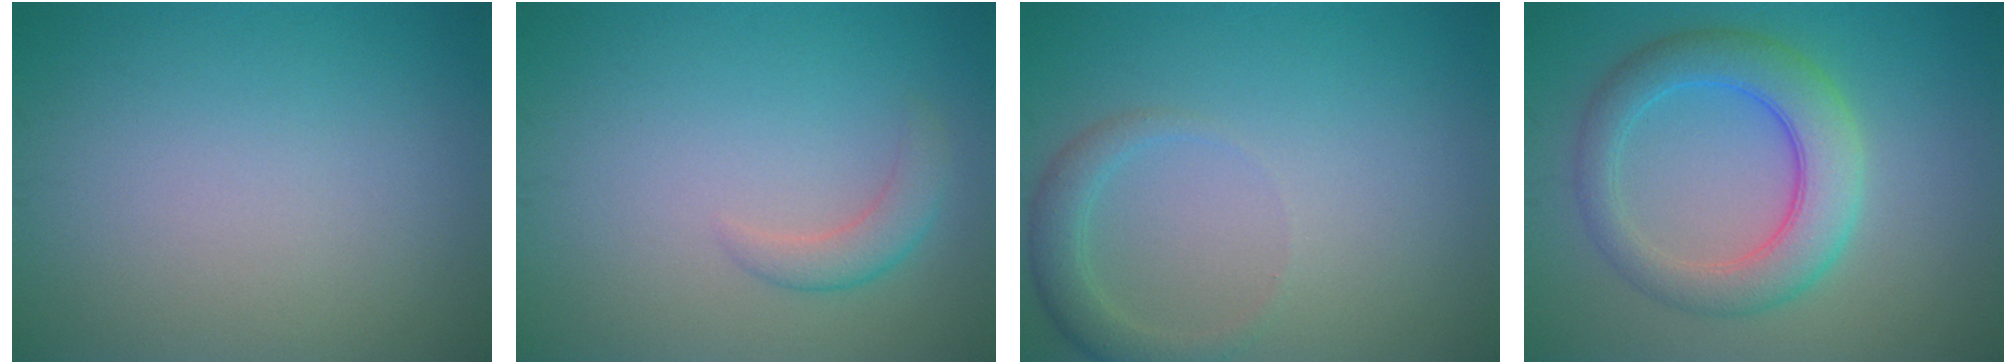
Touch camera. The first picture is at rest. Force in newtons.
{"total": 2.0, "press": 2.0, "slide": 0.2}
{"total": 2.2, "press": 2.2, "slide": 0.2}
{"total": 5.9, "press": 5.9, "slide": 0.1}